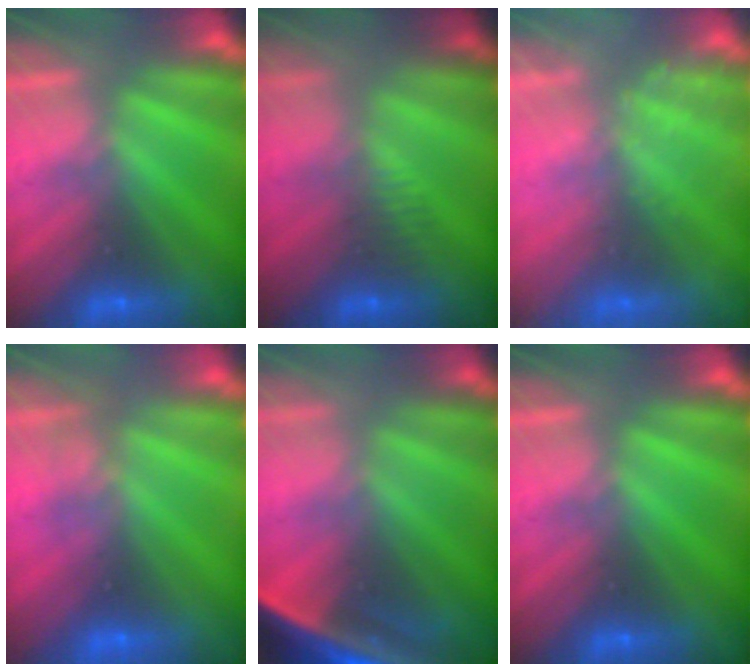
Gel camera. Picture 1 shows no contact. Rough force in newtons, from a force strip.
{"total": 2.7}
{"total": 2.4}
{"total": 1.8}
{"total": 7.1}
{"total": 0.0}